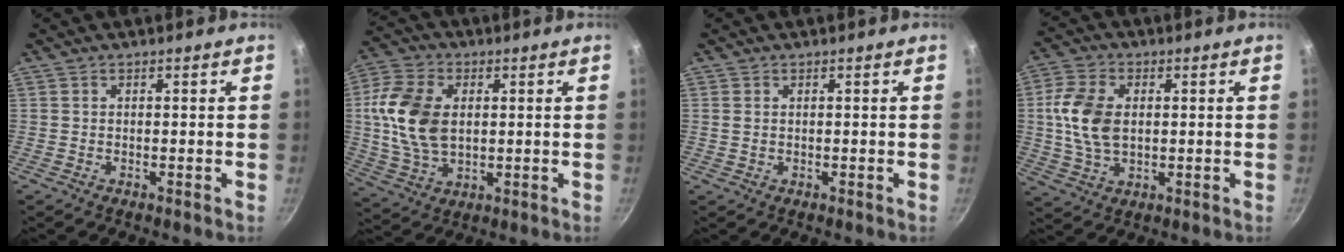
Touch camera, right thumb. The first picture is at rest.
{"total": 14.8, "force": [1.6, 9.9, 10.9], "torque": [-0.201, 0.000, 0.029]}
{"total": 1.1, "force": [0.2, 0.8, 0.7], "torque": [-0.013, 0.002, 0.006]}
{"total": 11.0, "force": [1.0, 7.3, 8.2], "torque": [-0.151, 0.006, 0.016]}